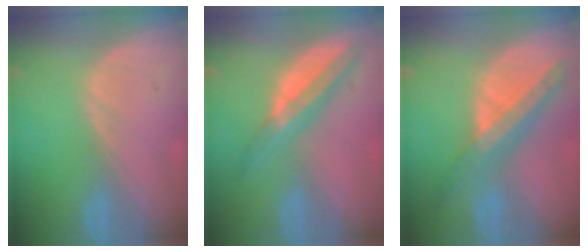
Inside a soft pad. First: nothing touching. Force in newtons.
{"total": 7.2, "press": 6.2, "slide": 3.6}
{"total": 8.7, "press": 7.6, "slide": 4.2}